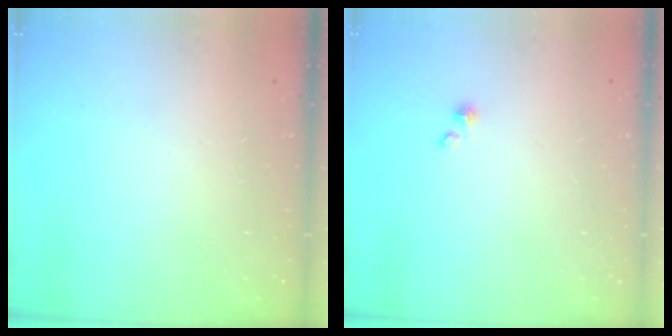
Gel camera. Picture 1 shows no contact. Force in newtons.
{"total": 1.5, "press": 1.5, "slide": 0.0}